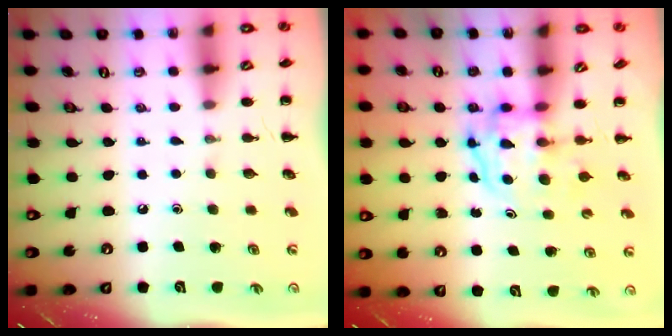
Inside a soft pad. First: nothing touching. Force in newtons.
{"total": 3.9, "press": 3.8, "slide": 0.6}